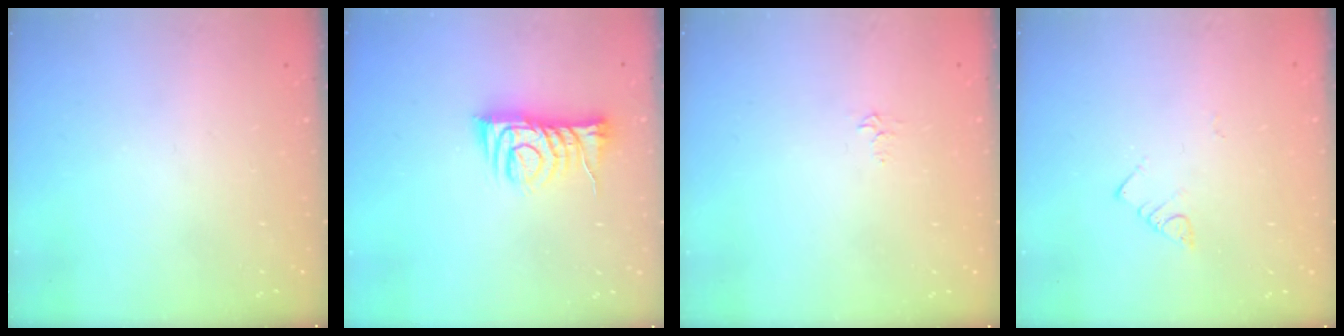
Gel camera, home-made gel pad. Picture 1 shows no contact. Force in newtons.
{"total": 9.2, "press": 9.2, "slide": 0.6}
{"total": 3.3, "press": 3.2, "slide": 0.4}
{"total": 2.7, "press": 2.6, "slide": 0.5}